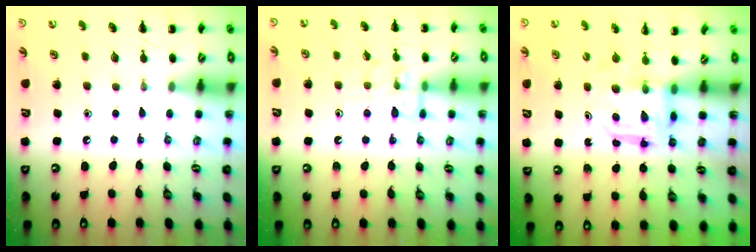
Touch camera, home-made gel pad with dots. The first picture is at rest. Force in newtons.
{"total": 10.6, "press": 10.5, "slide": 0.7}
{"total": 3.1, "press": 3.1, "slide": 0.2}